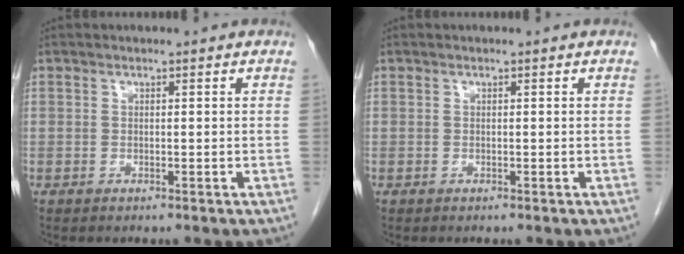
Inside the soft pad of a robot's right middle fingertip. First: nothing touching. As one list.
[{"total": 0.0}]